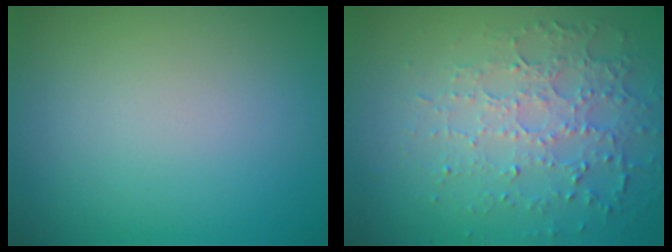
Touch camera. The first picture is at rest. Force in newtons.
{"total": 5.0, "press": 3.5, "slide": 3.5}